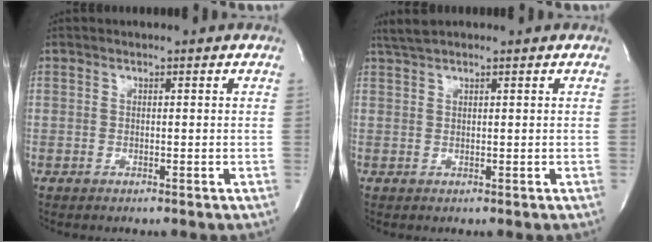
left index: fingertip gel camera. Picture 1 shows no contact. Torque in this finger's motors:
{"motor_torque": [0.41, -0.34, -0.01, 0.01]}